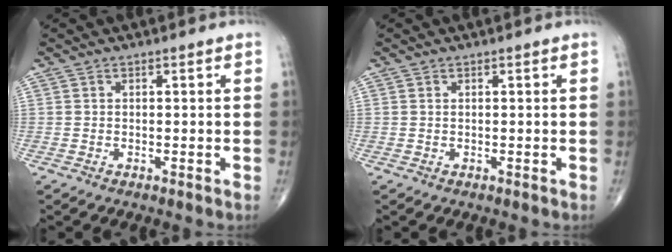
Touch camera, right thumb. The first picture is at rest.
{"total": 0.0}